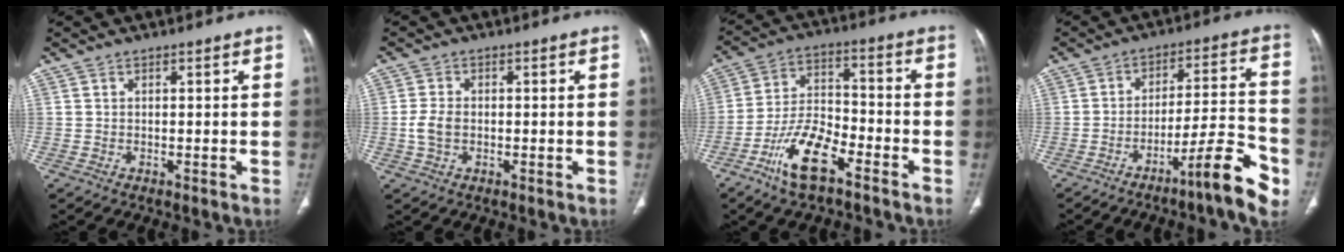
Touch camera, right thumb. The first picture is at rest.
{"total": 3.6, "force": [-0.5, 2.4, 2.7], "torque": [-0.060, 0.007, -0.009]}
{"total": 12.0, "force": [-7.2, 4.7, 8.4], "torque": [-0.166, 0.044, -0.136]}
{"total": 14.0, "force": [-7.5, 2.2, 11.6], "torque": [-0.160, 0.054, -0.112]}